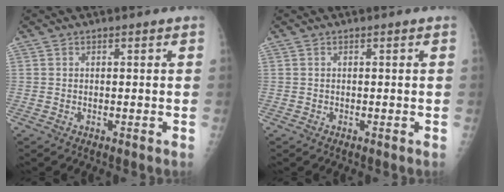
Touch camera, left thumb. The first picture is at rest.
{"total": 0.0}